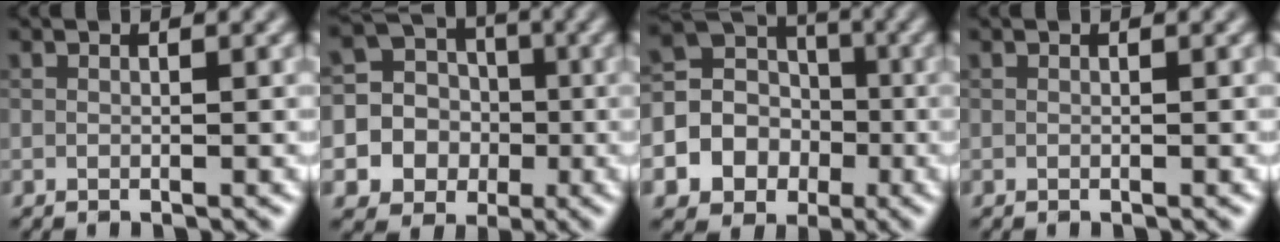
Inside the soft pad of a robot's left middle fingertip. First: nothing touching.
{"total": 9.0, "force": [-1.7, 8.5, 2.4], "torque": [-0.062, 0.011, -0.050]}
{"total": 9.0, "force": [-2.5, 8.1, 3.1], "torque": [-0.064, -0.001, -0.057]}
{"total": 0.0}